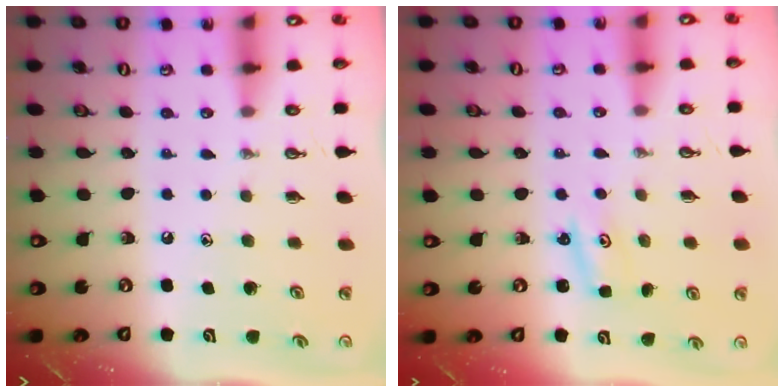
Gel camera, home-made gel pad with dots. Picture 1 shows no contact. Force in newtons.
{"total": 2.2, "press": 2.2, "slide": 0.3}